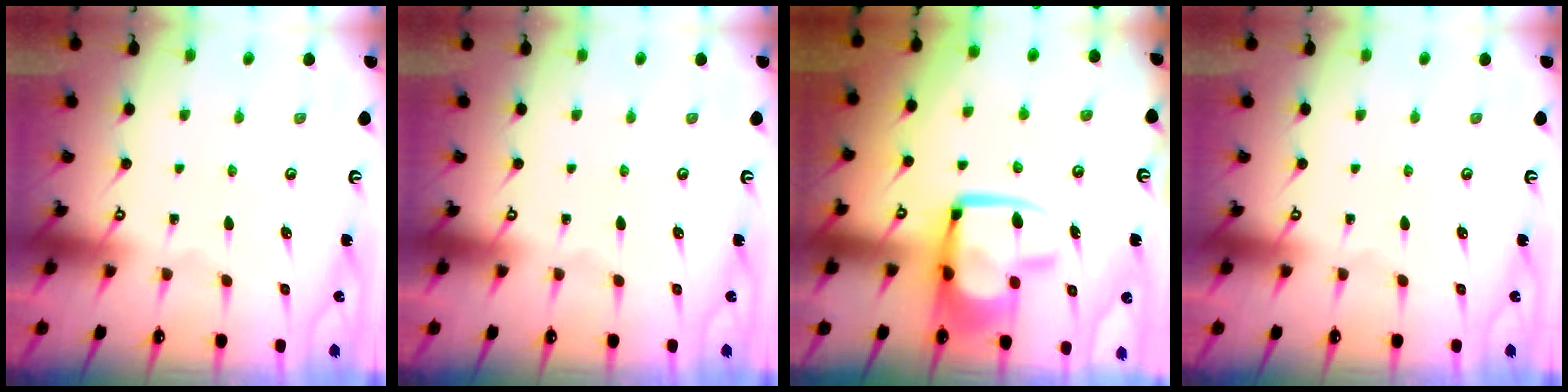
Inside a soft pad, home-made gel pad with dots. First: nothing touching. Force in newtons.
{"total": 0.0}
{"total": 12.3, "press": 12.2, "slide": 1.5}
{"total": 0.0}